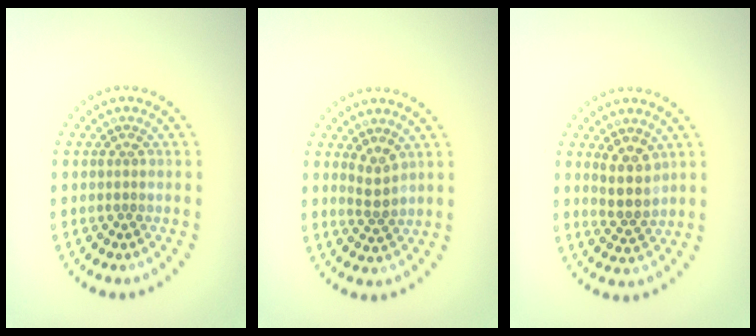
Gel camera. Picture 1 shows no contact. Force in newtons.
{"total": 1.9, "press": 1.5, "slide": 1.1}
{"total": 3.0, "press": 2.6, "slide": 1.5}